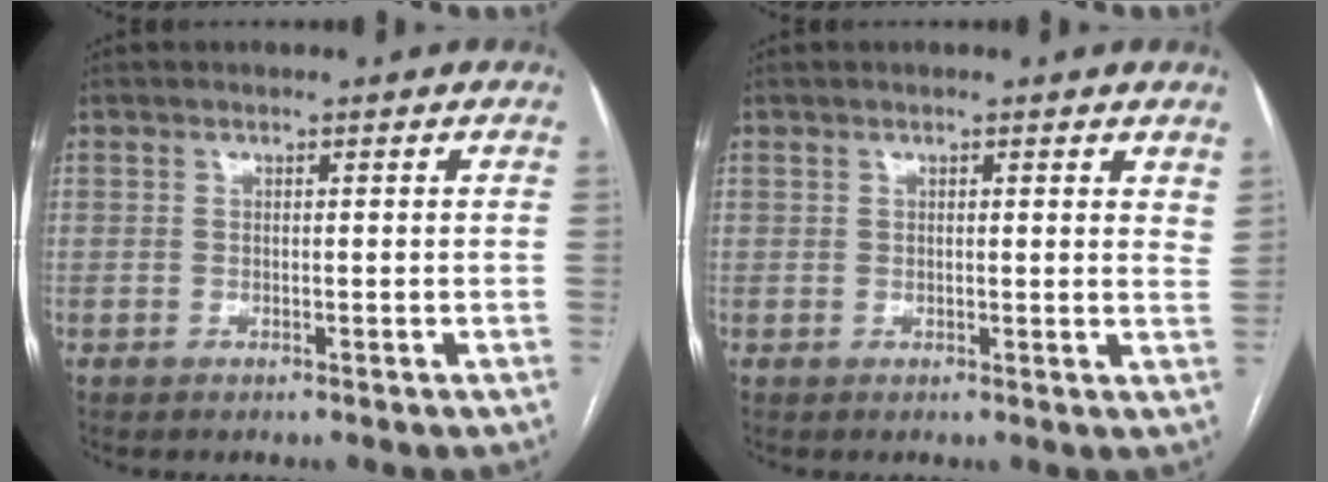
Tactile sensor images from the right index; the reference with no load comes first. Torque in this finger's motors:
{"motor_torque": [-0.03, 0.13, 0.07, -0.01]}